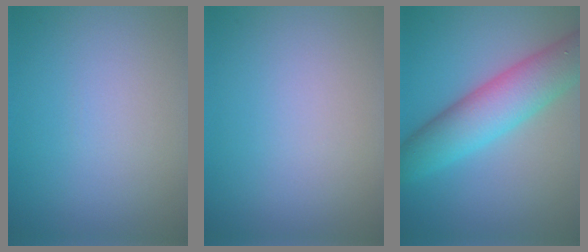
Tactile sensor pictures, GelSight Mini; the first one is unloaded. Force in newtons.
{"total": 0.0}
{"total": 7.2, "press": 7.2, "slide": 0.1}